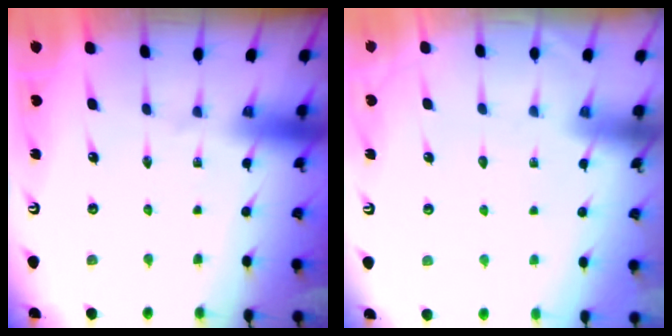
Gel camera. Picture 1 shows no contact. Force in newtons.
{"total": 1.0, "press": 1.0, "slide": 0.0}